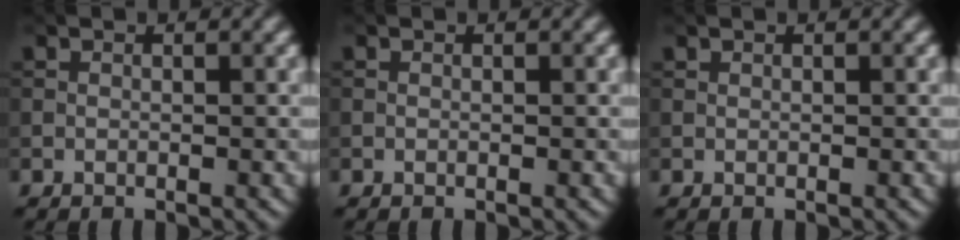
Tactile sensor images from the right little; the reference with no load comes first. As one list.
[{"total": 0.0}, {"total": 0.0}]